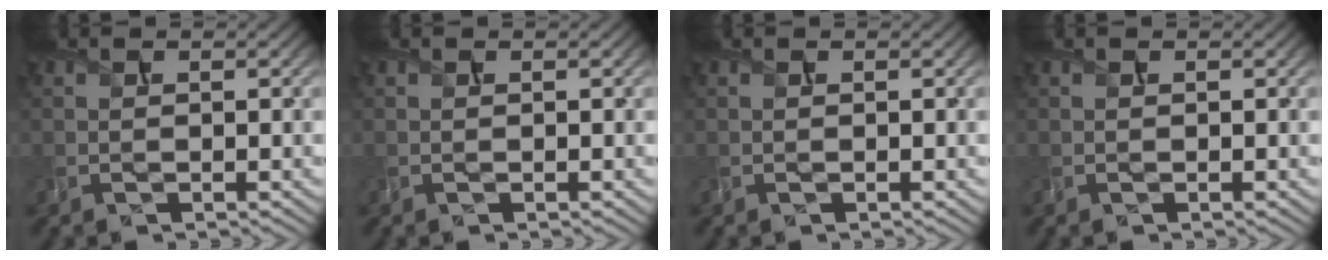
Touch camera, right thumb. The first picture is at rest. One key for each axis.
{"total": 0.0}
{"total": 0.0}
{"total": 0.0}